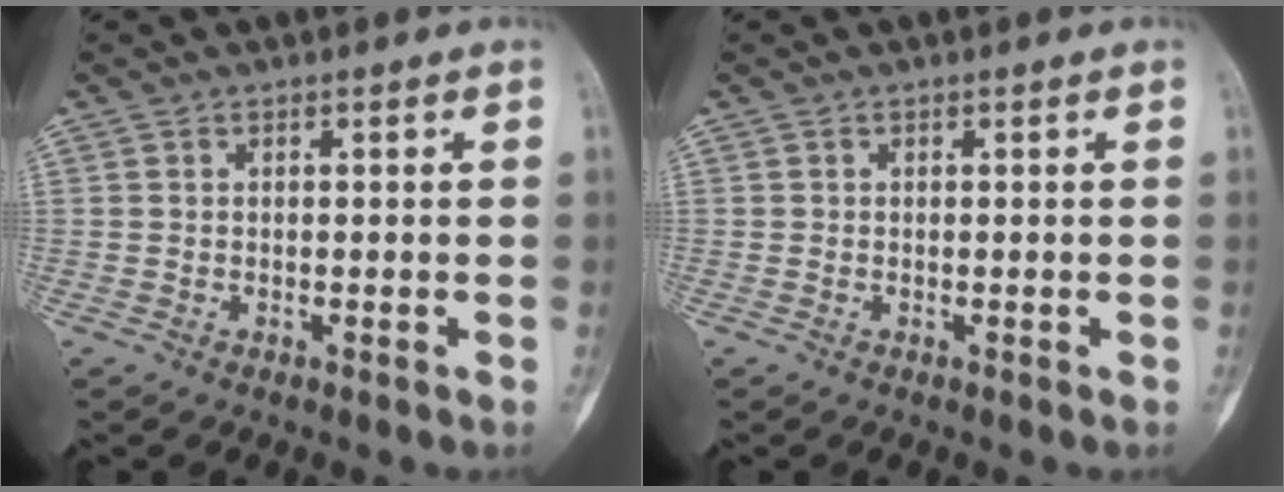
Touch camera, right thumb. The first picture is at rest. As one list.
[{"total": 0.0}]